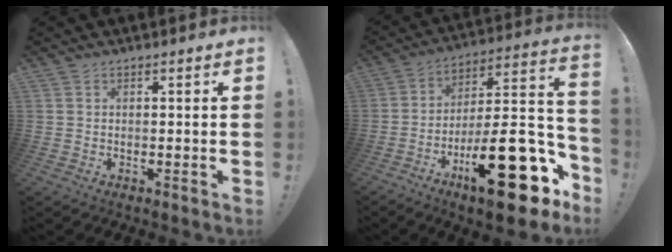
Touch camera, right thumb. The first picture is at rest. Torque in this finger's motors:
{"motor_torque": [2.70, 2.31, 1.44, -1.33, 0.61]}